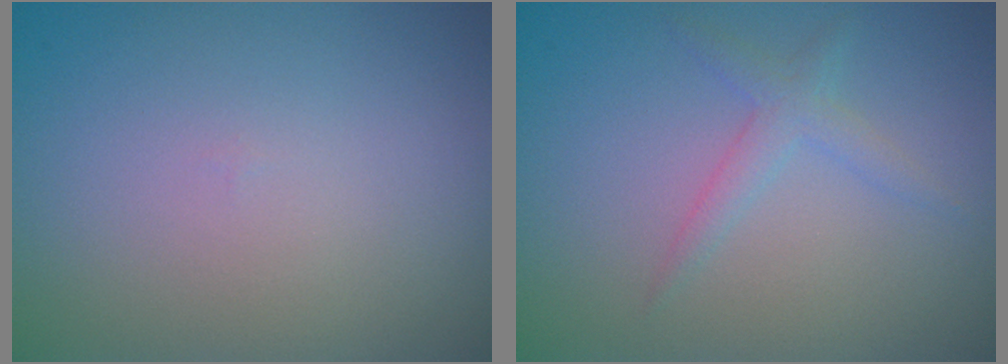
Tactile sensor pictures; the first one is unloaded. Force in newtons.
{"total": 1.7, "press": 1.7, "slide": 0.1}